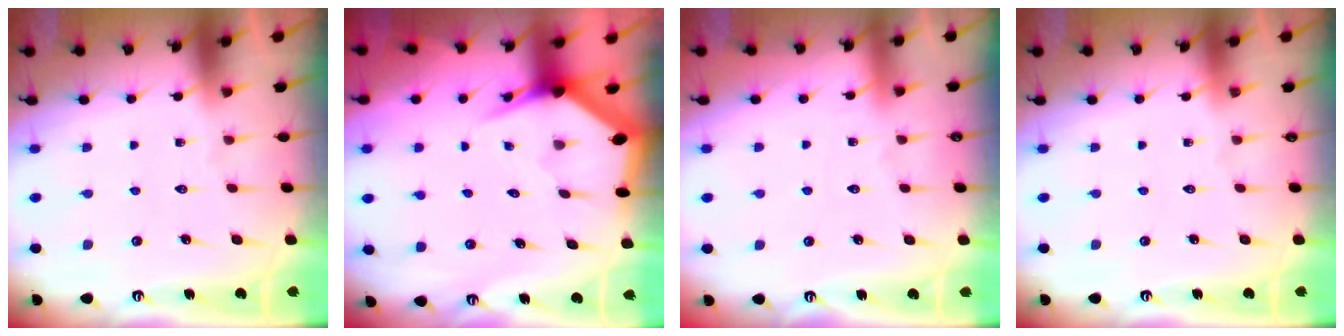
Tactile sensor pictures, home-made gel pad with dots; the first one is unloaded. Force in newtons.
{"total": 3.9, "press": 3.9, "slide": 0.1}
{"total": 4.2, "press": 4.2, "slide": 0.5}
{"total": 0.0}